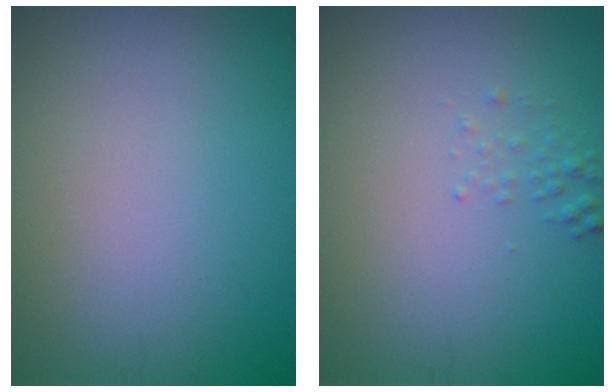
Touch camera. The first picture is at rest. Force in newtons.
{"total": 1.0, "press": 1.0, "slide": 0.0}